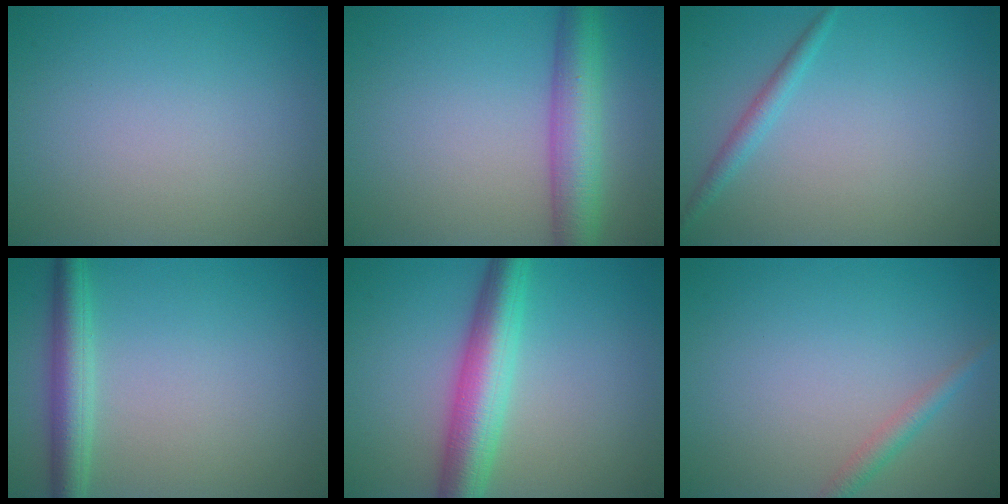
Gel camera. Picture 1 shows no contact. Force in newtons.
{"total": 5.7, "press": 5.7, "slide": 0.2}
{"total": 1.4, "press": 1.4, "slide": 0.1}
{"total": 3.6, "press": 3.6, "slide": 0.1}
{"total": 6.3, "press": 6.3, "slide": 0.1}
{"total": 1.6, "press": 1.6, "slide": 0.1}